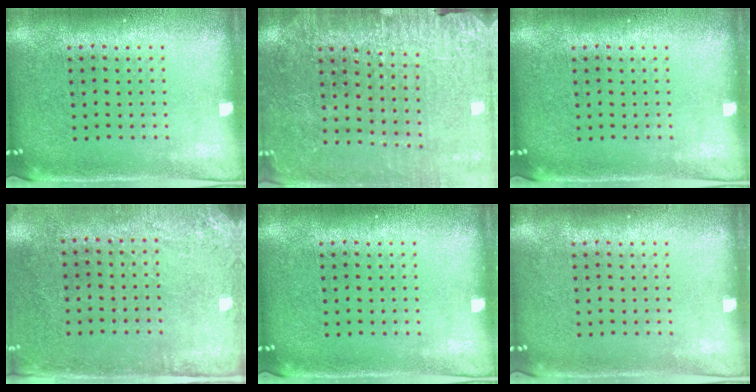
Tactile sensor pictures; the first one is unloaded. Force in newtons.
{"total": 2.8, "press": 2.8, "slide": 0.3}
{"total": 0.0}
{"total": 2.8, "press": 2.3, "slide": 1.6}
{"total": 0.0}
{"total": 0.0}